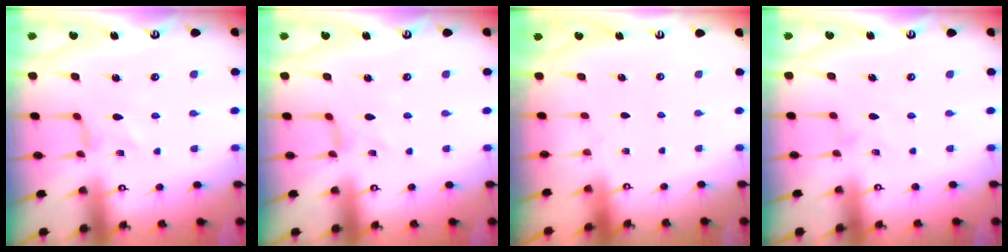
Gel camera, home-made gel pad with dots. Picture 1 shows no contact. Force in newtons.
{"total": 0.0}
{"total": 0.0}
{"total": 0.0}